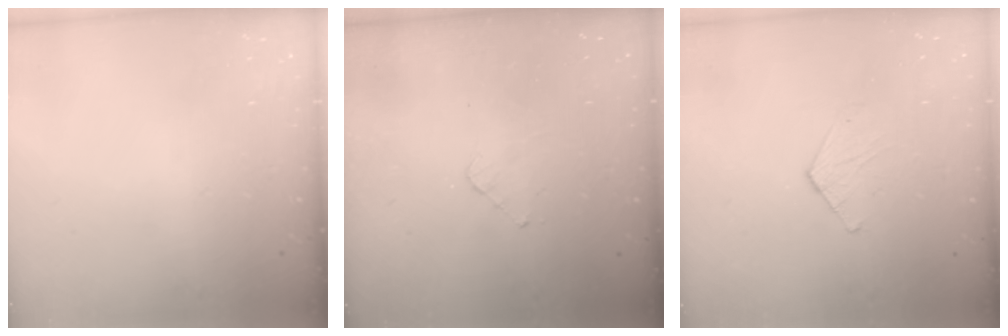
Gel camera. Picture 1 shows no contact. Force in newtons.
{"total": 2.8, "press": 2.8, "slide": 0.2}
{"total": 3.8, "press": 3.8, "slide": 0.3}